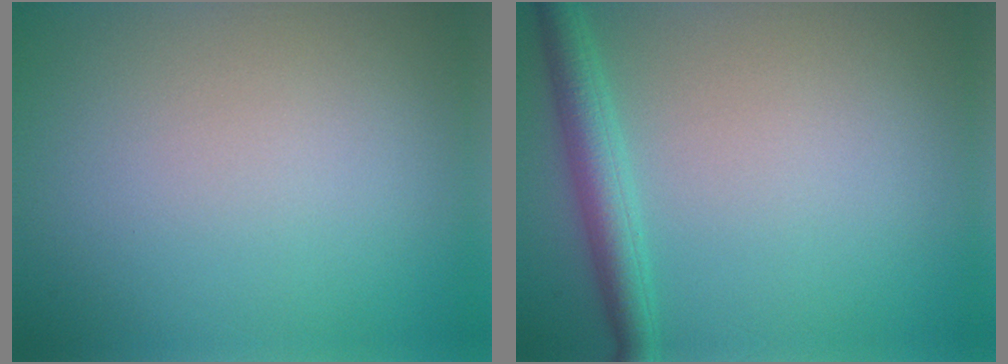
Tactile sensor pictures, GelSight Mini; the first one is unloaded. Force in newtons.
{"total": 3.2, "press": 3.2, "slide": 0.2}